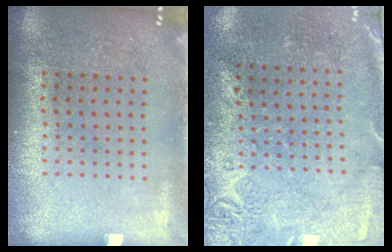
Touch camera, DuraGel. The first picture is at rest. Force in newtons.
{"total": 2.7, "press": 2.2, "slide": 1.6}